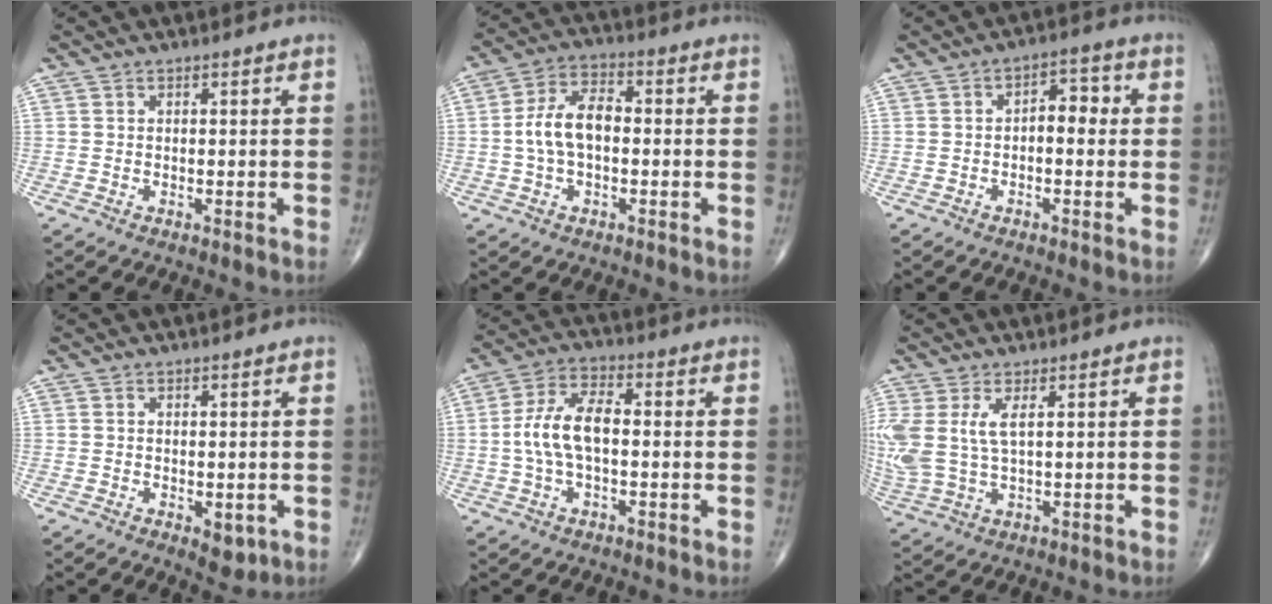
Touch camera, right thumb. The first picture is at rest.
{"total": 9.0, "force": [-0.5, 5.2, 7.4], "torque": [-0.138, 0.026, -0.017]}
{"total": 5.0, "force": [0.0, 2.8, 4.2], "torque": [-0.037, 0.022, -0.008]}
{"total": 3.2, "force": [-0.9, 1.8, 2.5], "torque": [-0.018, -0.004, -0.004]}
{"total": 9.5, "force": [-0.4, 4.7, 8.3], "torque": [-0.172, 0.026, -0.013]}
{"total": 9.1, "force": [2.2, 4.1, 7.9], "torque": [-0.201, 0.002, 0.056]}